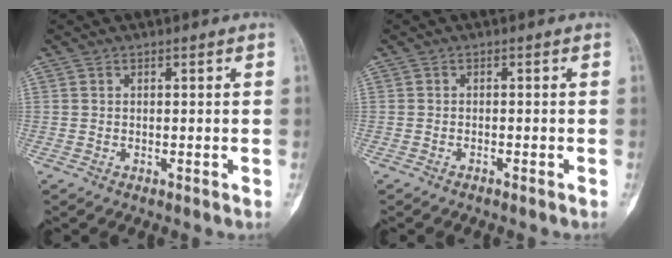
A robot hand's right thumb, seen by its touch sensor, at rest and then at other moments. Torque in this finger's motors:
{"motor_torque": [-0.16, -0.46, 0.26, 0.45, -0.03]}